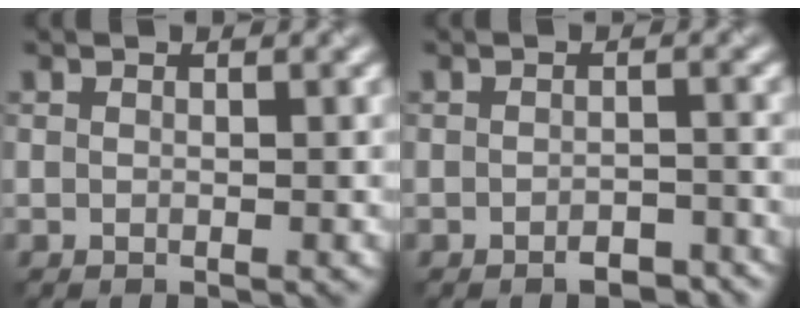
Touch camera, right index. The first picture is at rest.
{"total": 2.2, "force": [-1.6, 0.9, 1.1], "torque": [-0.014, 0.004, -0.023]}